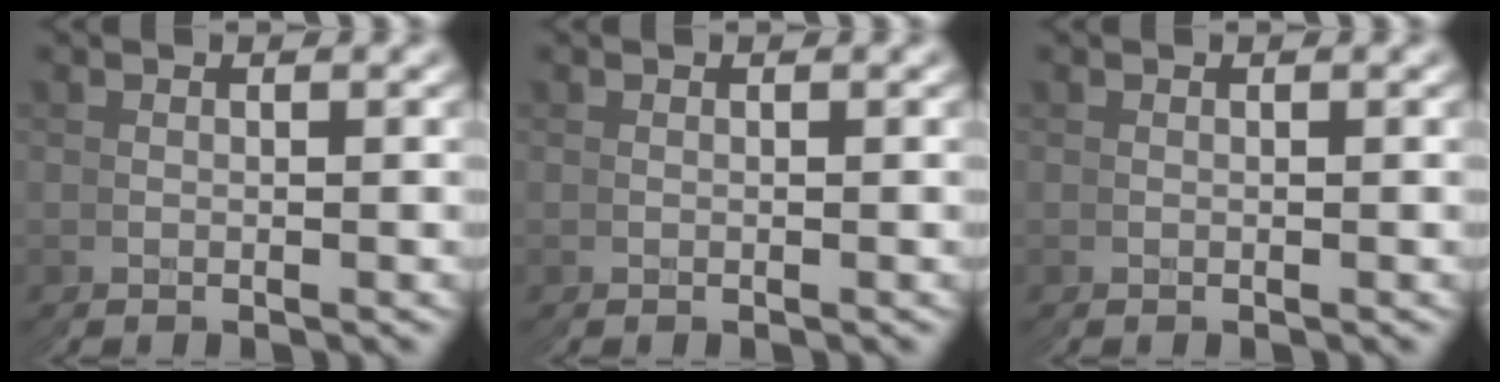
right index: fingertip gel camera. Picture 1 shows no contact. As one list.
[{"total": 0.0}, {"total": 0.0}]